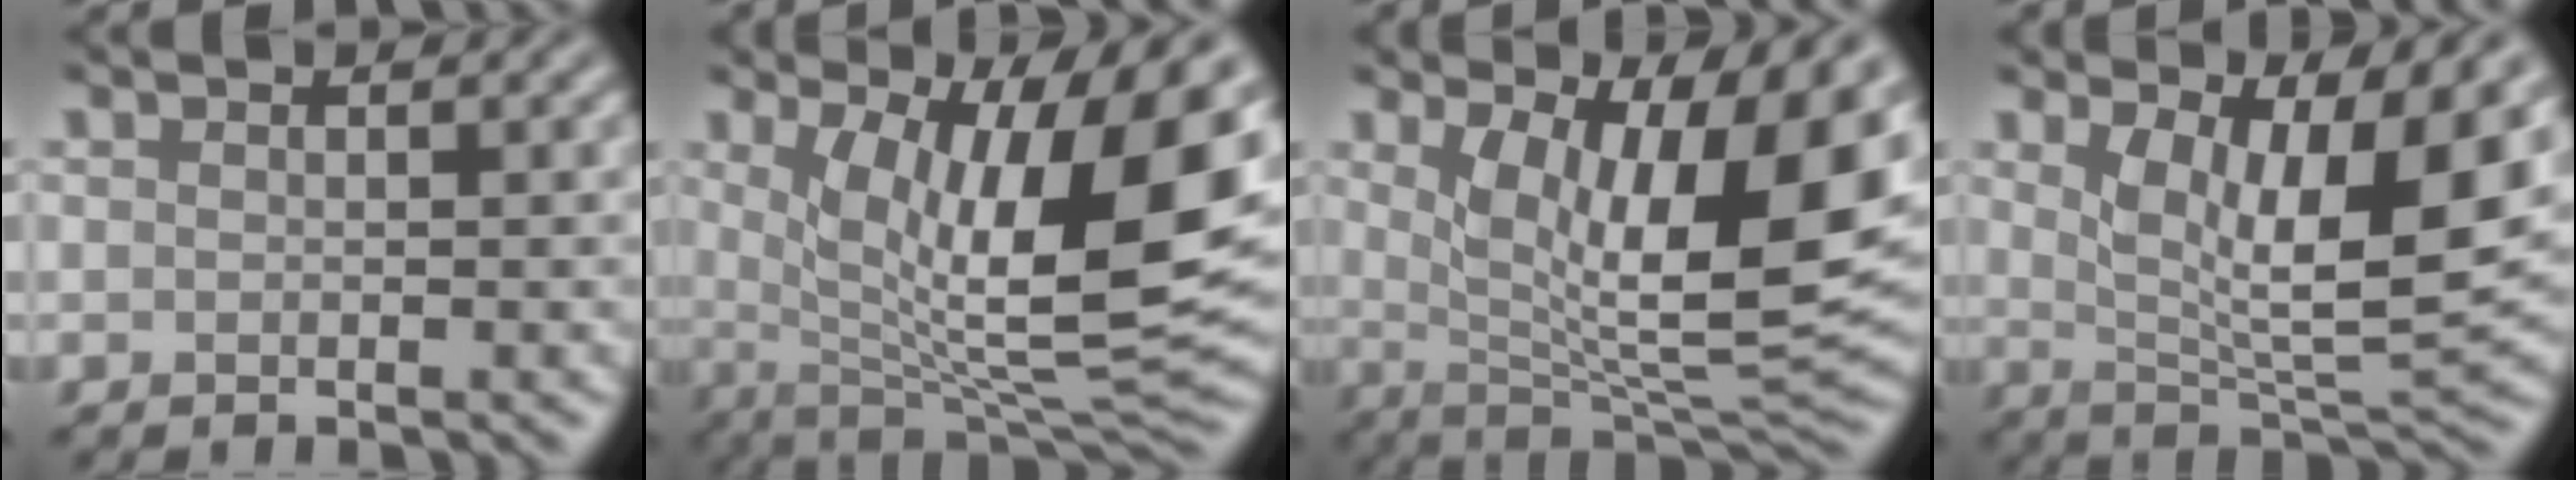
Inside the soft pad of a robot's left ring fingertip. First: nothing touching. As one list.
[{"total": 13.8, "force": [2.8, 4.3, 12.8], "torque": [-0.183, -0.019, 0.046]}, {"total": 12.9, "force": [3.5, 4.2, 11.6], "torque": [-0.157, -0.019, 0.059]}, {"total": 9.4, "force": [3.2, 2.8, 8.4], "torque": [-0.135, -0.015, 0.057]}]